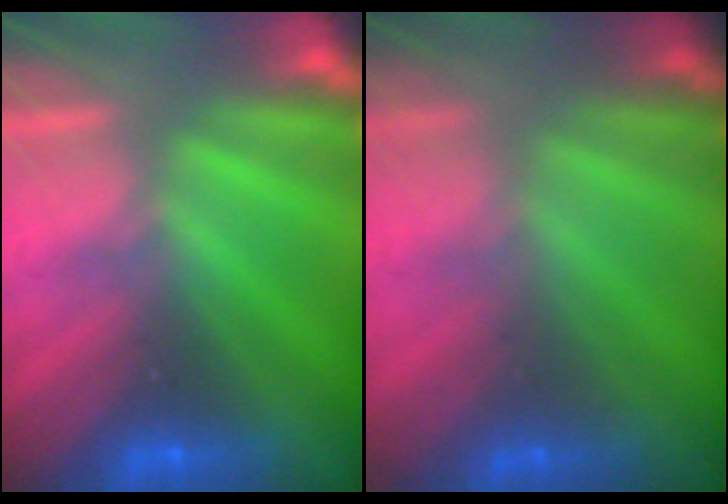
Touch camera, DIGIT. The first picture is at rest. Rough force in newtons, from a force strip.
{"total": 1.8}